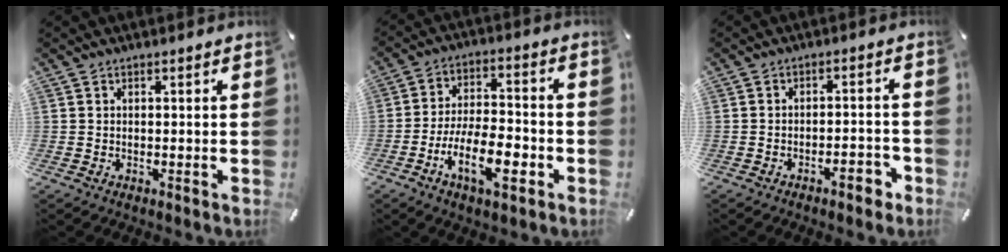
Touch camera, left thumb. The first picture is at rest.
{"total": 13.8, "force": [-6.2, 5.9, 10.9], "torque": [-0.214, 0.016, -0.112]}
{"total": 5.1, "force": [-3.1, 1.9, 3.5], "torque": [-0.052, 0.019, -0.055]}